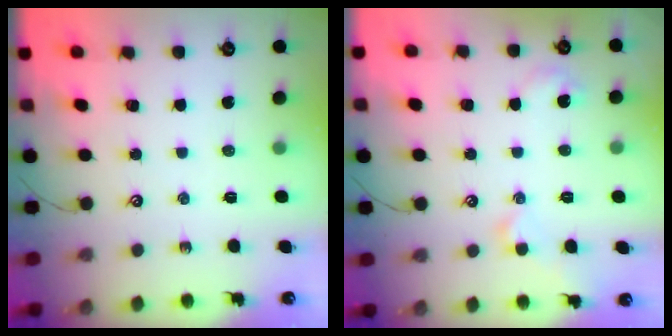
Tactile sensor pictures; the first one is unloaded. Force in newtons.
{"total": 1.6, "press": 1.5, "slide": 0.3}